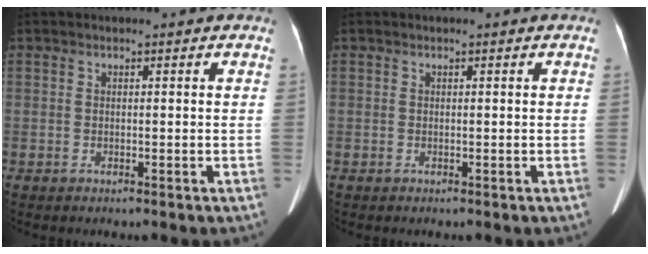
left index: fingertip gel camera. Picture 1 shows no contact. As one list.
[{"total": 0.0}]